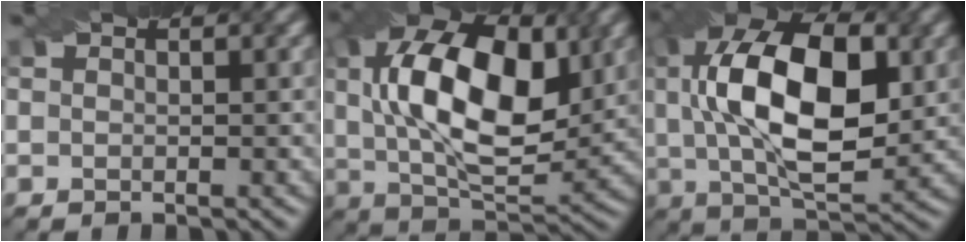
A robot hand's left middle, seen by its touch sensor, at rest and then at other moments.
{"total": 13.6, "force": [2.7, 7.0, 11.3], "torque": [-0.197, 0.014, 0.044]}
{"total": 13.8, "force": [1.9, 6.7, 11.9], "torque": [-0.208, 0.013, 0.031]}